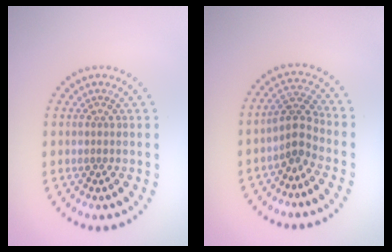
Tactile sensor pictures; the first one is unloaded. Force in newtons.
{"total": 2.5, "press": 2.0, "slide": 1.5}